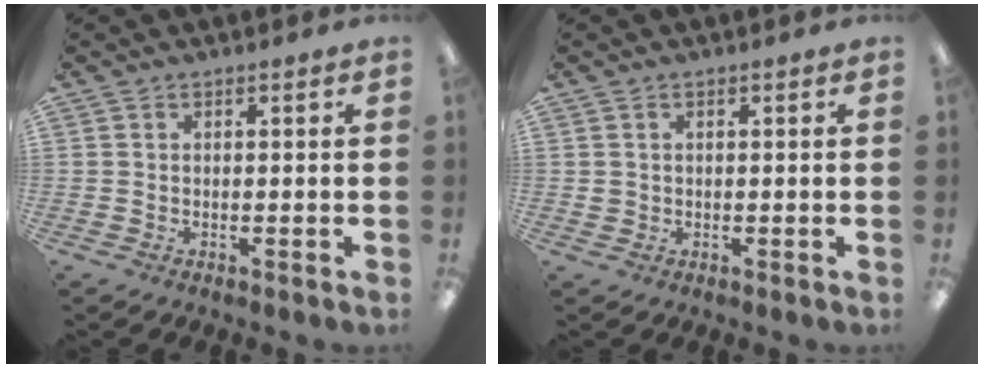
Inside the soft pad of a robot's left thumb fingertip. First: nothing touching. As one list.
[{"total": 1.1, "force": [0.2, 1.1, 0.0], "torque": [-0.002, 0.004, 0.002]}]